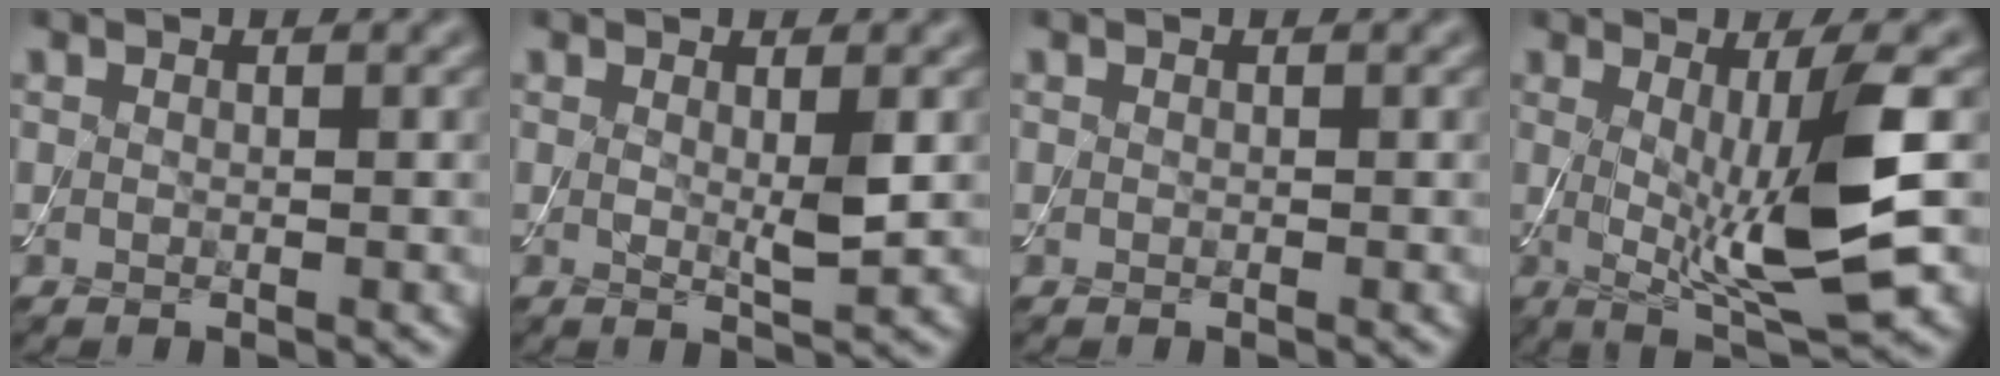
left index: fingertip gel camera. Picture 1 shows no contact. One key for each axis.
{"total": 2.0, "fx": 0.4, "fy": 0.2, "fz": 1.9, "tx": -0.036, "ty": -0.008, "tz": 0.008}
{"total": 0.0}
{"total": 8.6, "fx": 0.0, "fy": 1.6, "fz": 8.5, "tx": -0.134, "ty": -0.013, "tz": 0.010}